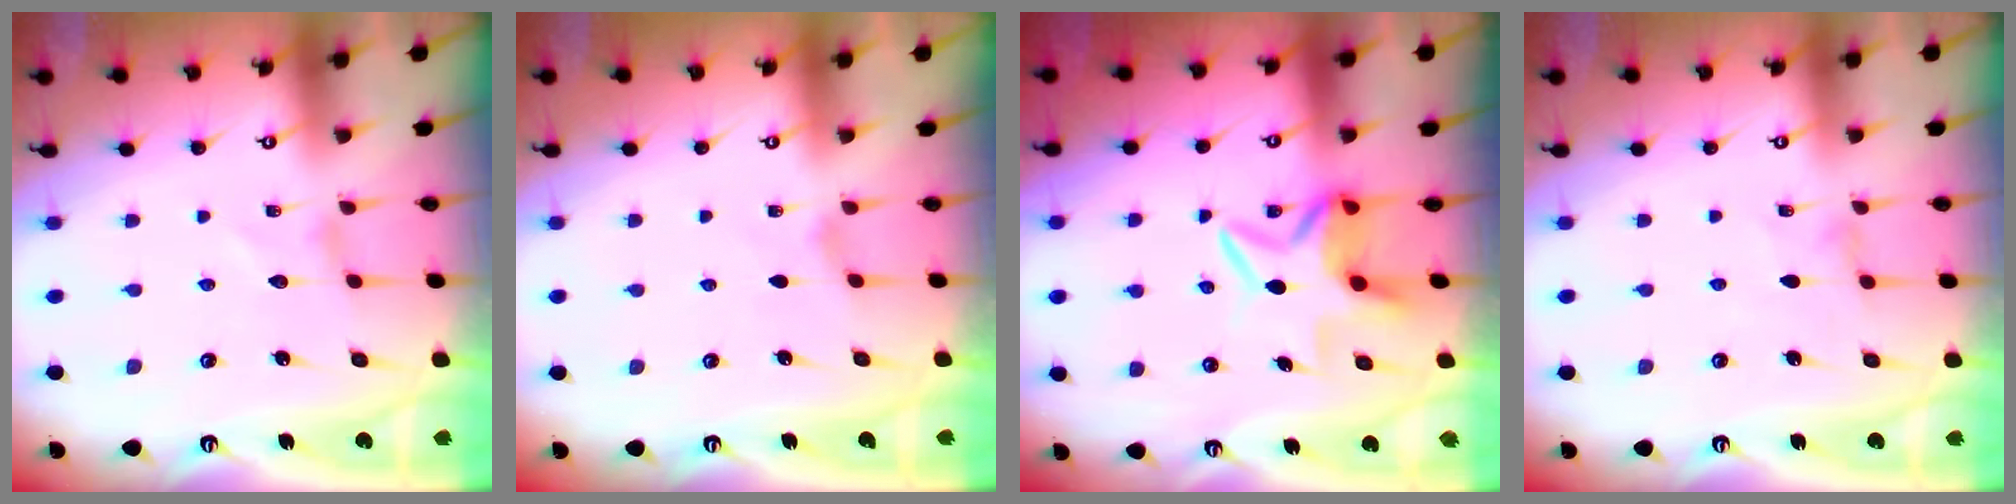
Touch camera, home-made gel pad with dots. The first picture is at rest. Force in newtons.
{"total": 1.4, "press": 1.3, "slide": 0.4}
{"total": 7.2, "press": 7.1, "slide": 1.1}
{"total": 1.5, "press": 1.5, "slide": 0.3}